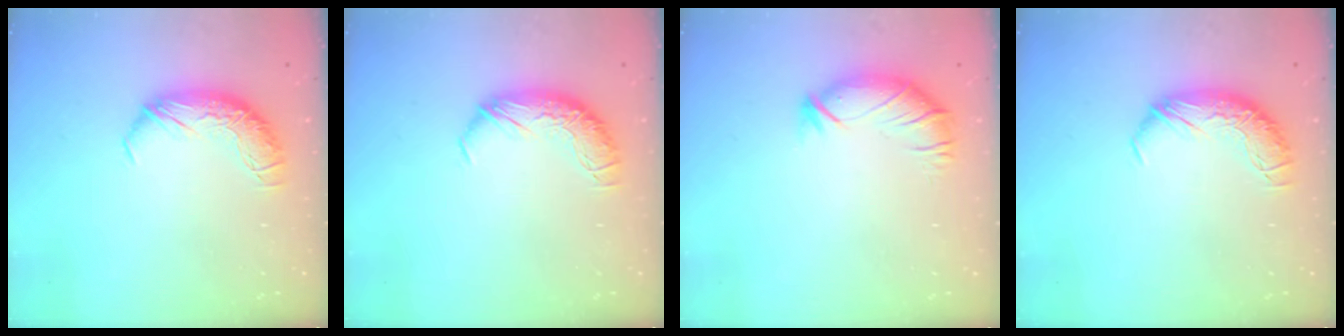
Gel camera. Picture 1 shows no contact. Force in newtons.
{"total": 0.0}
{"total": 3.0, "press": 2.3, "slide": 2.0}
{"total": 0.0}